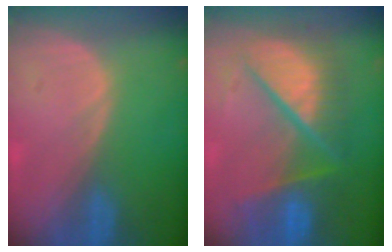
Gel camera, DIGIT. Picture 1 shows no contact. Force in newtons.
{"total": 11.0, "press": 10.9, "slide": 1.4}